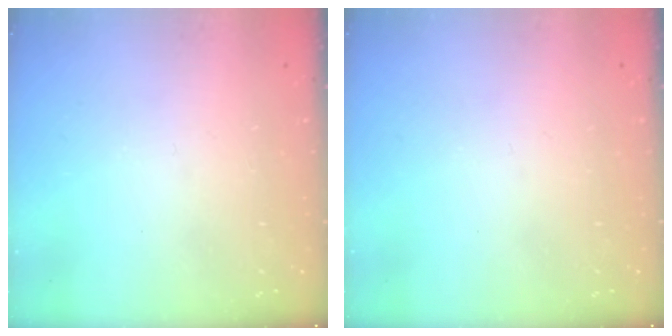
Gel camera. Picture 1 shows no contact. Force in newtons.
{"total": 0.0}